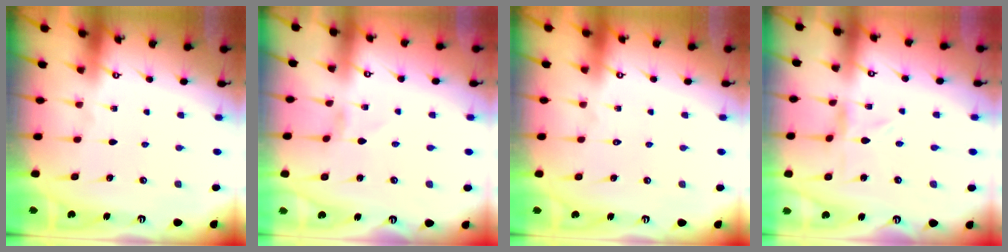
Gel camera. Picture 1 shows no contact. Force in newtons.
{"total": 1.4, "press": 1.4, "slide": 0.2}
{"total": 1.6, "press": 1.6, "slide": 0.1}
{"total": 0.7, "press": 0.7, "slide": 0.1}